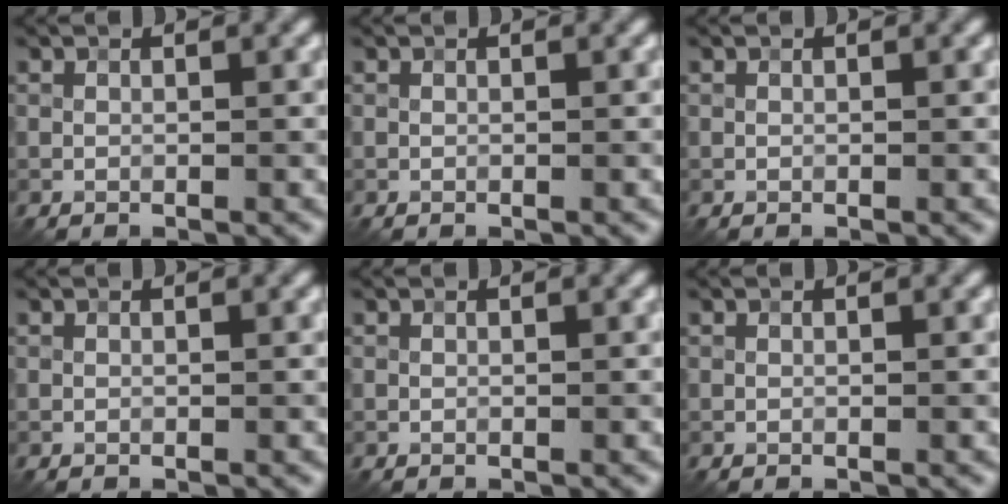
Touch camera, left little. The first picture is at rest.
{"total": 0.0}
{"total": 0.0}
{"total": 0.0}
{"total": 0.0}
{"total": 0.0}